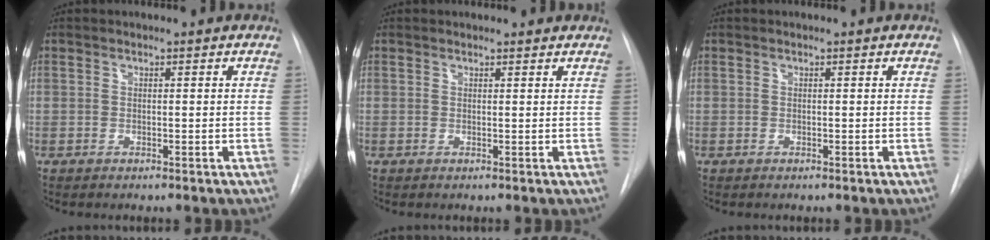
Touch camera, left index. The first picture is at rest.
{"total": 3.1, "force": [3.0, 0.6, 0.4], "torque": [-0.010, 0.015, 0.029]}
{"total": 0.0}